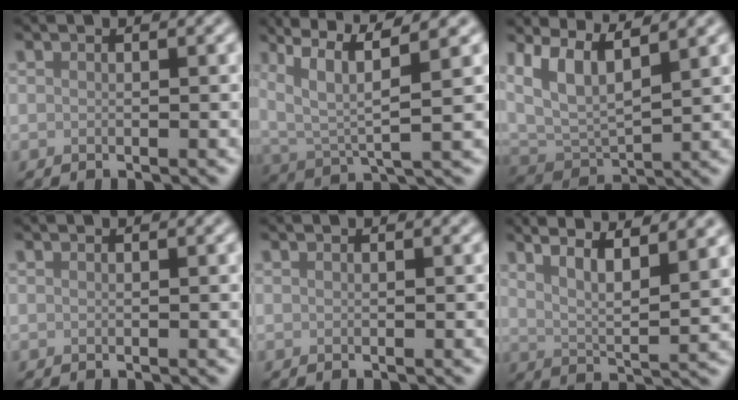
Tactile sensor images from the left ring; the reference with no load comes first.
{"total": 7.3, "force": [3.8, 1.6, 6.0], "torque": [-0.122, 0.008, 0.073]}
{"total": 6.3, "force": [3.8, 2.4, 4.4], "torque": [-0.091, 0.000, 0.074]}
{"total": 0.0}
{"total": 0.0}
{"total": 8.0, "force": [5.2, 2.0, 5.8], "torque": [-0.074, 0.021, 0.065]}